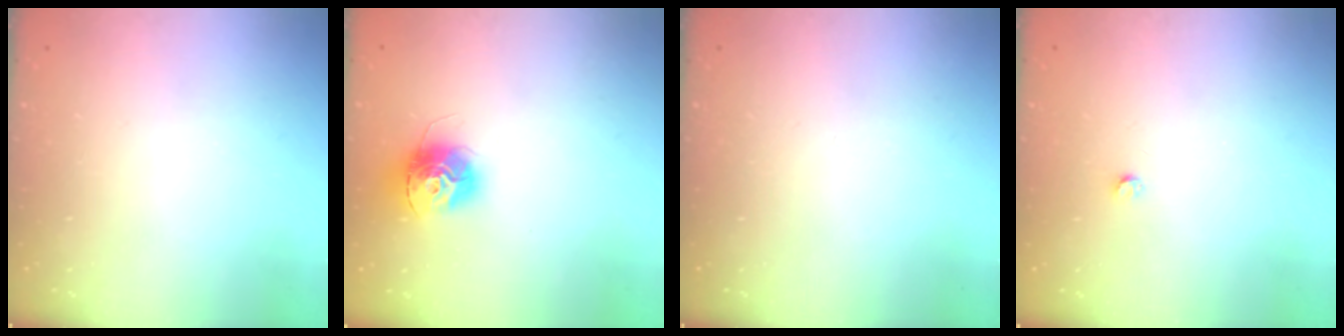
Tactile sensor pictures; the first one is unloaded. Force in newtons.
{"total": 13.6, "press": 13.5, "slide": 1.3}
{"total": 0.0}
{"total": 2.5, "press": 2.5, "slide": 0.4}